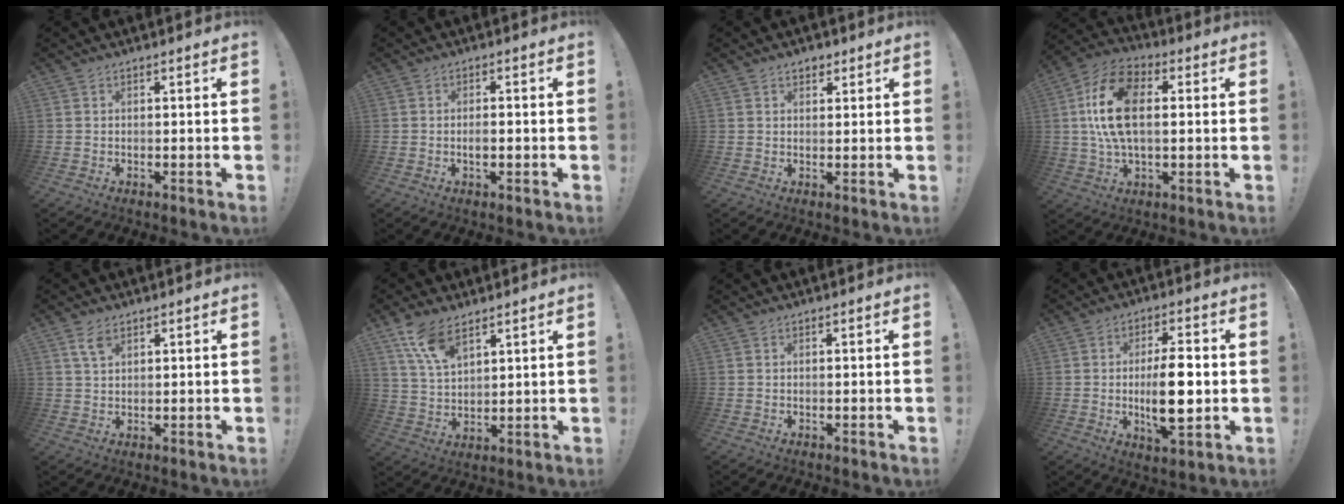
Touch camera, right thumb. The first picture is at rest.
{"total": 2.2, "force": [-0.7, 1.0, 1.8], "torque": [-0.022, 0.001, -0.015]}
{"total": 2.4, "force": [1.5, 1.7, 0.8], "torque": [0.003, -0.008, 0.023]}
{"total": 16.5, "force": [2.2, 9.3, 13.4], "torque": [-0.264, 0.004, 0.036]}
{"total": 4.4, "force": [2.4, 2.0, 3.0], "torque": [-0.053, -0.006, 0.045]}
{"total": 9.8, "force": [6.9, 4.2, 5.5], "torque": [-0.101, -0.035, 0.132]}
{"total": 0.0}
{"total": 12.9, "force": [-1.1, 7.2, 10.6], "torque": [-0.171, 0.004, -0.022]}